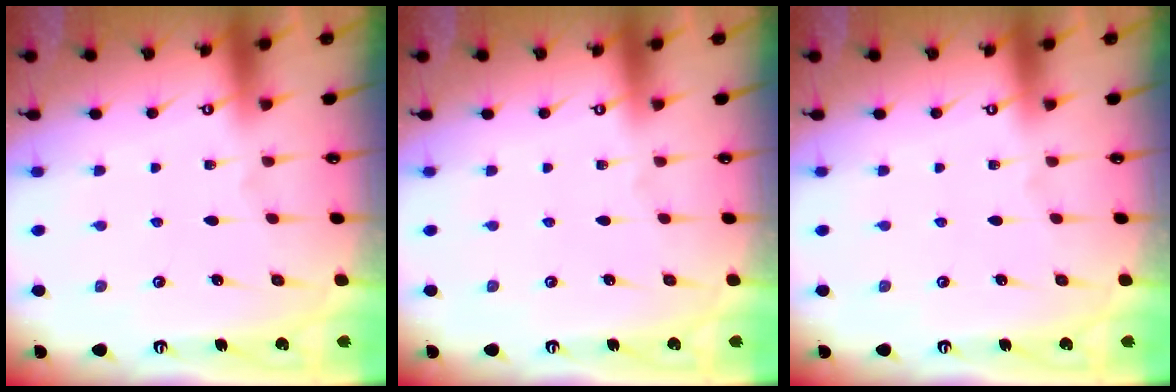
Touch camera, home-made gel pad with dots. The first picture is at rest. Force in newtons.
{"total": 0.0}
{"total": 0.0}